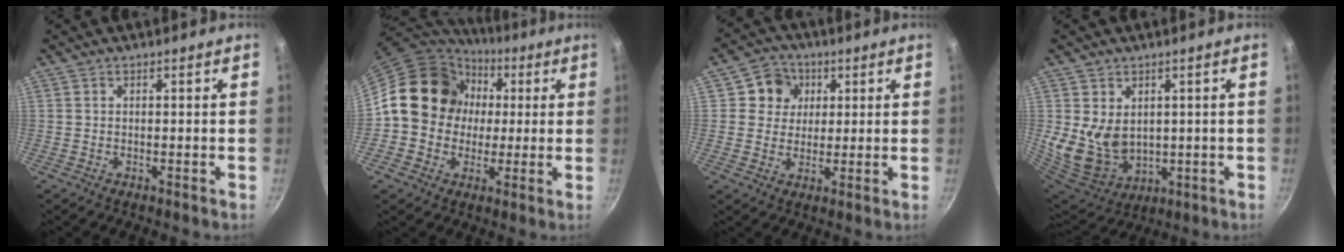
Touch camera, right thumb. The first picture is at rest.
{"total": 15.7, "force": [1.6, 14.0, 7.1], "torque": [-0.081, 0.022, 0.012]}
{"total": 7.1, "force": [2.2, 6.5, 1.9], "torque": [0.012, 0.004, 0.026]}
{"total": 12.4, "force": [1.6, 9.4, 7.9], "torque": [-0.135, -0.034, 0.057]}